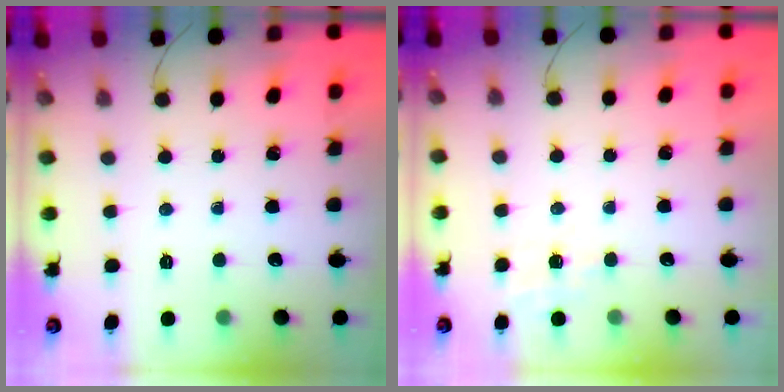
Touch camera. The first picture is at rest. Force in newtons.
{"total": 5.9, "press": 5.6, "slide": 1.7}